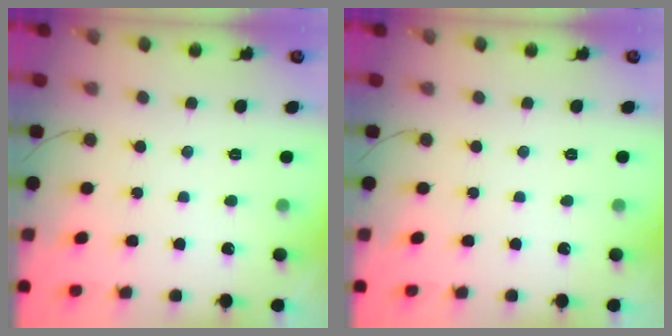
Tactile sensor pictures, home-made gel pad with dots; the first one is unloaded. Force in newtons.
{"total": 0.0}